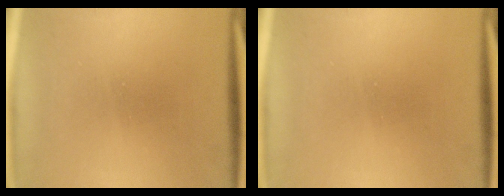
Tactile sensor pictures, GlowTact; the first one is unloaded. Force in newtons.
{"total": 0.0}